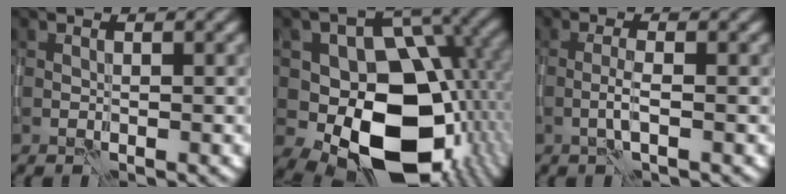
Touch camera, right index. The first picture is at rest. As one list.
[{"total": 14.9, "force": [-2.4, 10.3, 10.5], "torque": [-0.128, -0.011, -0.042]}, {"total": 1.8, "force": [-0.8, 0.1, 1.6], "torque": [-0.035, 0.002, -0.017]}]